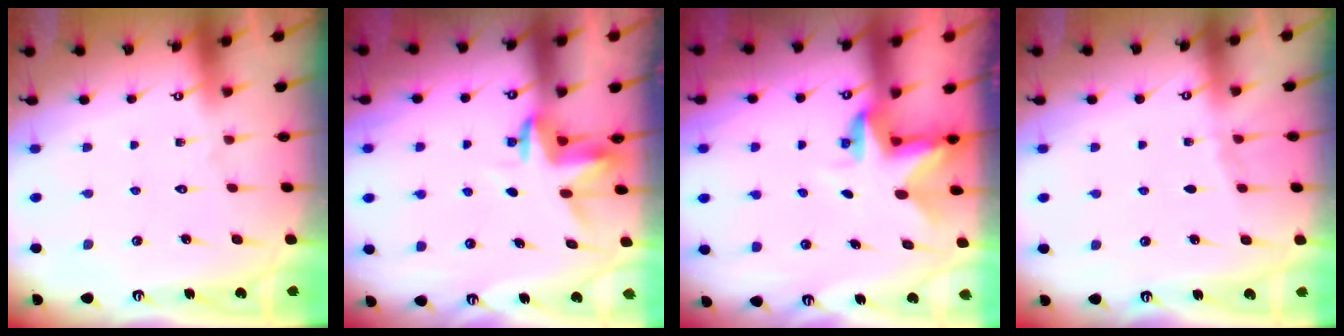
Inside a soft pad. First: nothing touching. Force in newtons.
{"total": 3.4, "press": 3.4, "slide": 0.2}
{"total": 3.2, "press": 3.2, "slide": 0.2}
{"total": 4.1, "press": 3.4, "slide": 2.4}